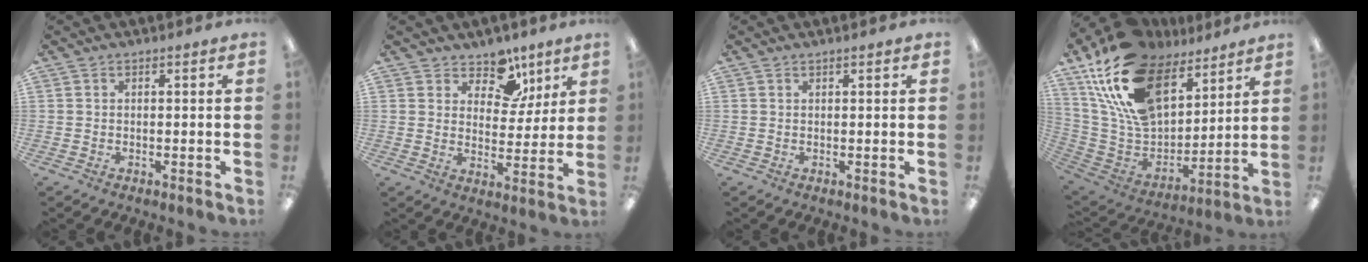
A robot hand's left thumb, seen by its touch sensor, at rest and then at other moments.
{"total": 9.4, "force": [6.7, 5.9, 2.9], "torque": [-0.042, -0.045, 0.123]}
{"total": 0.6, "force": [0.5, 0.2, 0.3], "torque": [-0.006, 0.002, 0.009]}
{"total": 24.0, "force": [14.9, 13.2, 13.3], "torque": [-0.274, -0.077, 0.272]}